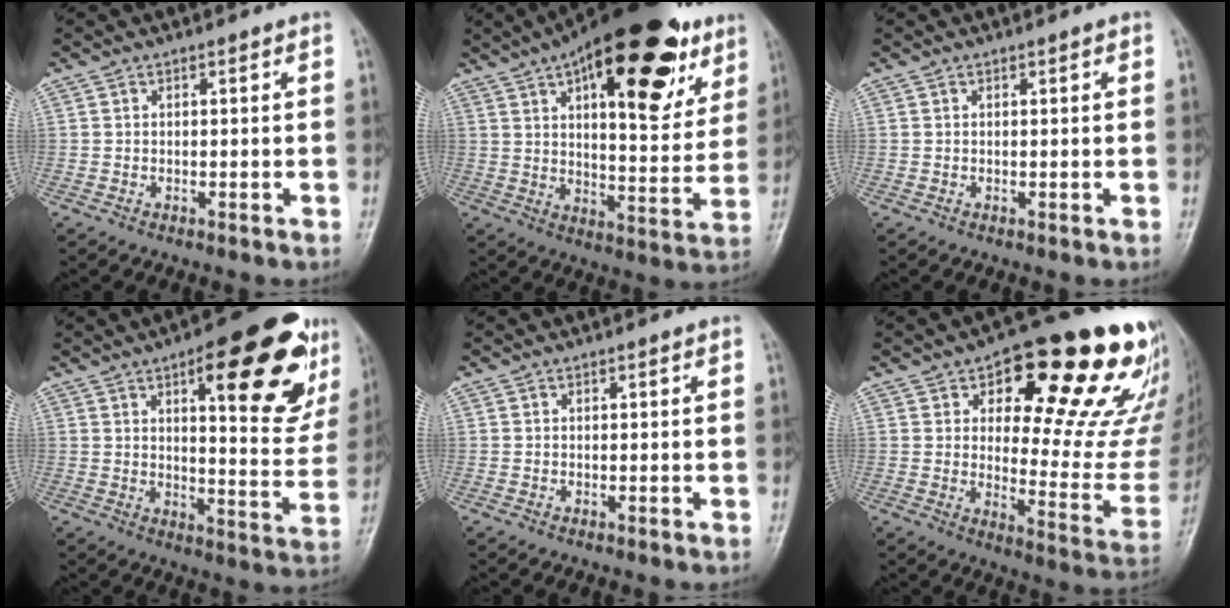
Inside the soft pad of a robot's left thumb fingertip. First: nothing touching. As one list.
[{"total": 28.4, "force": [14.6, 11.5, 21.4], "torque": [-0.281, -0.019, 0.216]}, {"total": 0.6, "force": [0.3, 0.4, 0.4], "torque": [0.001, 0.000, 0.002]}, {"total": 21.8, "force": [9.9, 7.2, 18.0], "torque": [-0.197, -0.030, 0.130]}, {"total": 0.0}, {"total": 26.7, "force": [14.7, 9.9, 19.9], "torque": [-0.204, -0.056, 0.200]}]